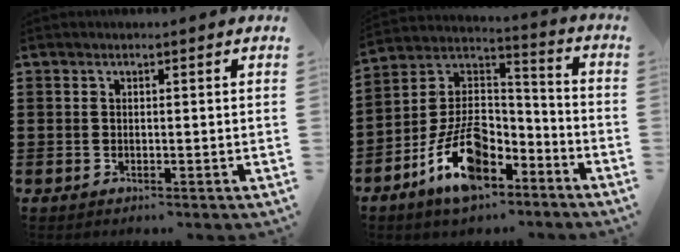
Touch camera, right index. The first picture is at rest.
{"total": 12.5, "force": [-7.0, 6.5, 8.0], "torque": [-0.165, 0.023, -0.132]}